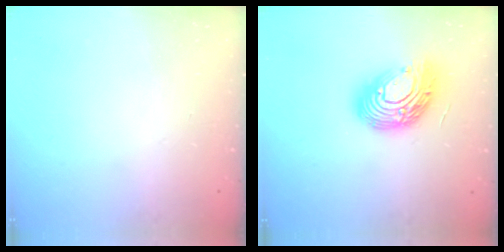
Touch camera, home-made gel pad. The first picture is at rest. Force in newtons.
{"total": 15.7, "press": 15.7, "slide": 1.1}